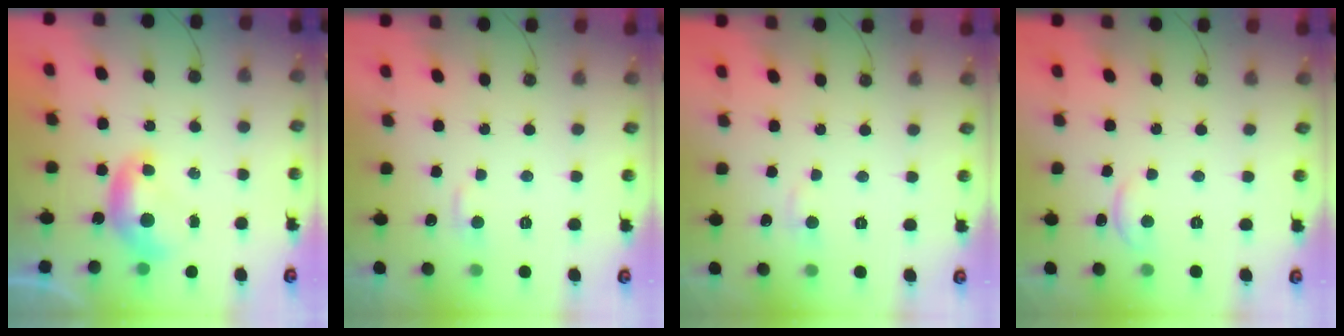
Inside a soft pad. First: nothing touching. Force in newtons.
{"total": 2.5, "press": 2.5, "slide": 0.5}
{"total": 1.6, "press": 1.5, "slide": 0.6}
{"total": 0.7, "press": 0.5, "slide": 0.4}